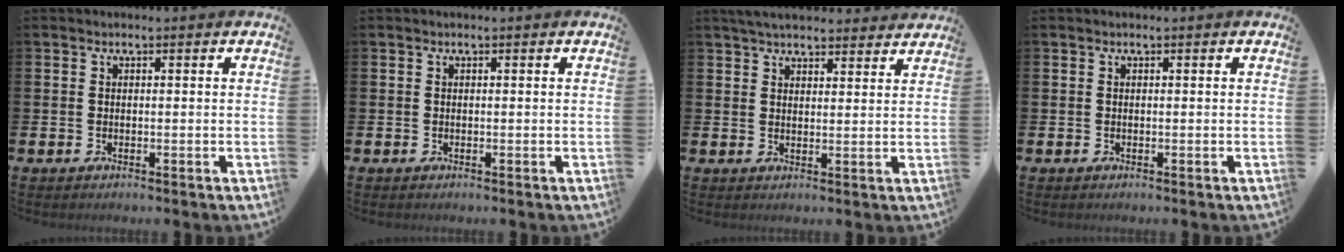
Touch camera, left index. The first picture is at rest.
{"total": 0.0}
{"total": 4.4, "force": [4.2, 1.0, 0.9], "torque": [-0.024, -0.014, 0.077]}
{"total": 0.0}